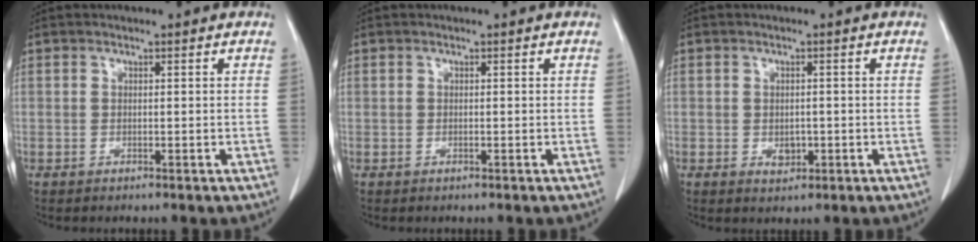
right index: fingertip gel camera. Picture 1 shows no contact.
{"total": 0.0}
{"total": 2.2, "force": [-0.4, 1.5, 1.6], "torque": [-0.023, 0.000, 0.000]}